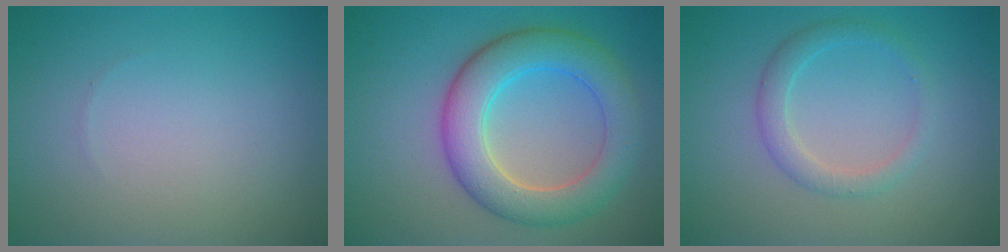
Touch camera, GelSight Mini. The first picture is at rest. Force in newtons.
{"total": 6.8, "press": 6.8, "slide": 0.2}
{"total": 2.2, "press": 2.2, "slide": 0.0}